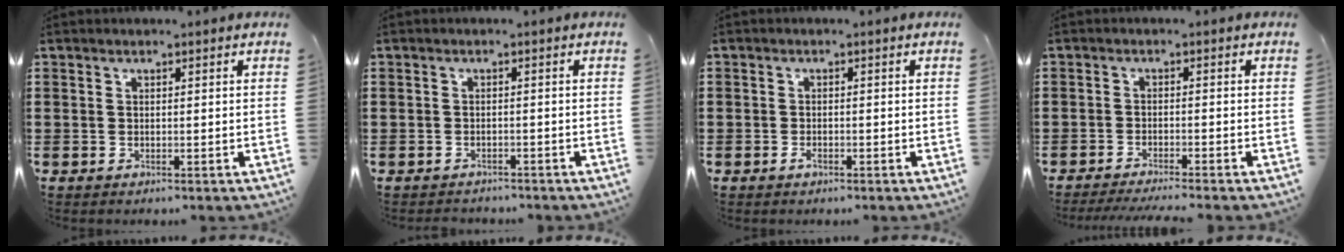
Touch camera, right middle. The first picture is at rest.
{"total": 1.2, "force": [-1.2, 0.2, -0.2], "torque": [0.000, 0.002, -0.027]}
{"total": 1.3, "force": [-0.8, 0.8, 0.4], "torque": [-0.009, 0.001, -0.017]}
{"total": 2.2, "force": [-2.0, -0.4, 0.7], "torque": [-0.011, -0.001, -0.040]}